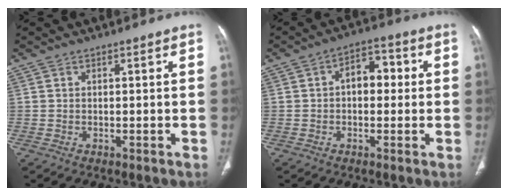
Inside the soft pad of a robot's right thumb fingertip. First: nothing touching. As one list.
[{"total": 6.7, "force": [0.5, 4.4, 5.0], "torque": [-0.045, 0.024, -0.002]}]